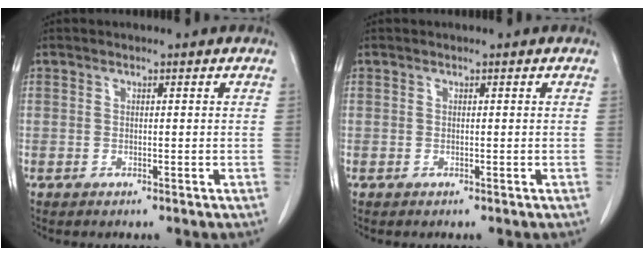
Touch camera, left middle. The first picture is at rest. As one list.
[{"total": 0.0}]